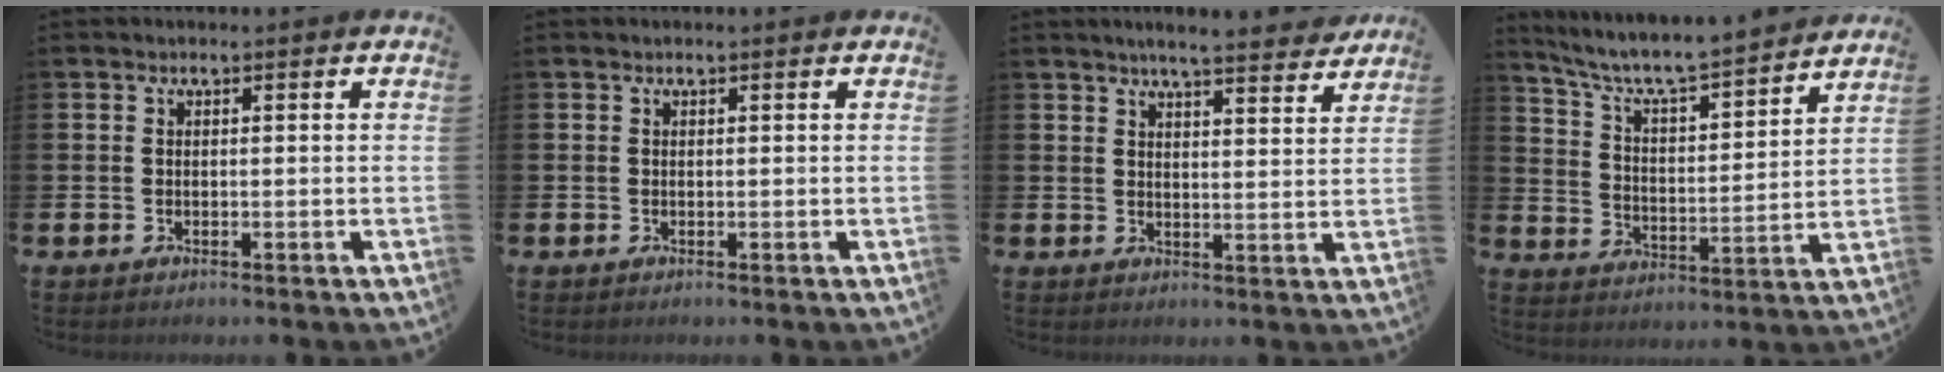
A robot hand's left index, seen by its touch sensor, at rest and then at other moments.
{"total": 0.0}
{"total": 5.6, "force": [5.3, -0.1, 1.6], "torque": [-0.033, -0.031, 0.091]}
{"total": 7.0, "force": [6.5, 0.8, 2.5], "torque": [-0.081, -0.052, 0.109]}